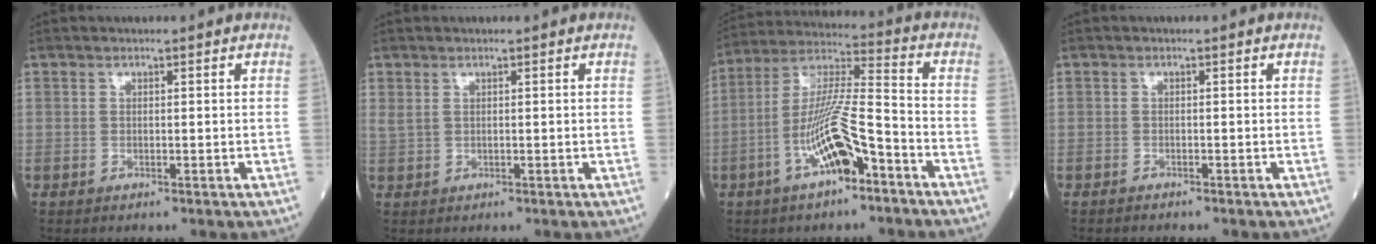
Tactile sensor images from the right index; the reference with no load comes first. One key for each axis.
{"total": 1.0, "fx": 0.5, "fy": 0.0, "fz": 0.8, "tx": -0.031, "ty": 0.004, "tz": 0.018}
{"total": 12.5, "fx": -5.5, "fy": 2.3, "fz": 11.0, "tx": -0.220, "ty": 0.010, "tz": -0.097}
{"total": 0.9, "fx": -0.9, "fy": 0.1, "fz": 0.1, "tx": -0.007, "ty": -0.002, "tz": -0.014}